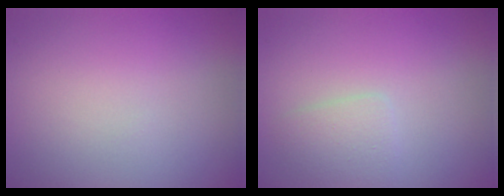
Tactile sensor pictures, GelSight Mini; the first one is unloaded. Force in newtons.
{"total": 1.5, "press": 1.5, "slide": 0.1}